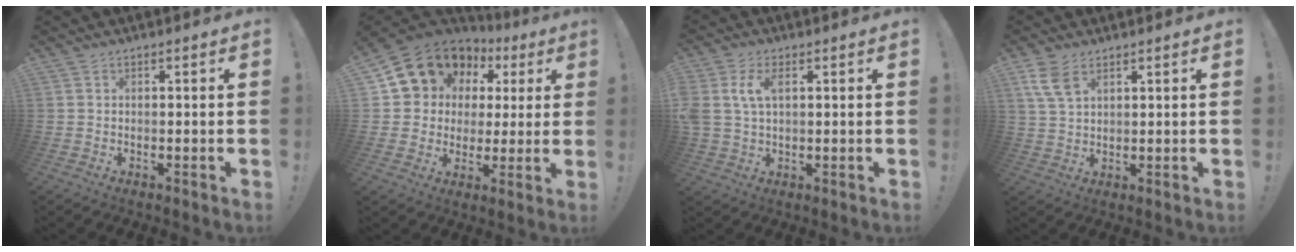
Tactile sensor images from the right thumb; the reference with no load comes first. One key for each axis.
{"total": 12.2, "fx": 6.8, "fy": 9.8, "fz": 3.0, "tx": -0.049, "ty": -0.051, "tz": 0.142}
{"total": 7.3, "fx": 2.2, "fy": 4.3, "fz": 5.5, "tx": -0.122, "ty": 0.001, "tz": 0.039}
{"total": 6.8, "fx": 3.8, "fy": 3.7, "fz": 4.3, "tx": -0.093, "ty": -0.009, "tz": 0.075}